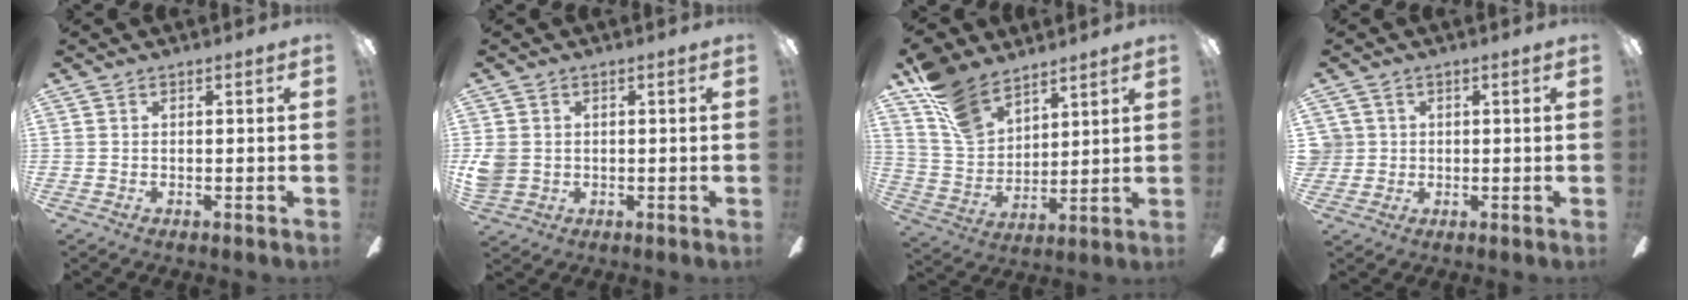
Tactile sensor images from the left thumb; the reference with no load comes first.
{"total": 4.4, "force": [0.1, 4.0, 2.0], "torque": [-0.044, 0.003, 0.001]}
{"total": 13.9, "force": [10.6, 7.5, 5.1], "torque": [-0.118, -0.053, 0.211]}
{"total": 3.4, "force": [0.5, 3.4, 0.3], "torque": [-0.008, 0.006, 0.008]}